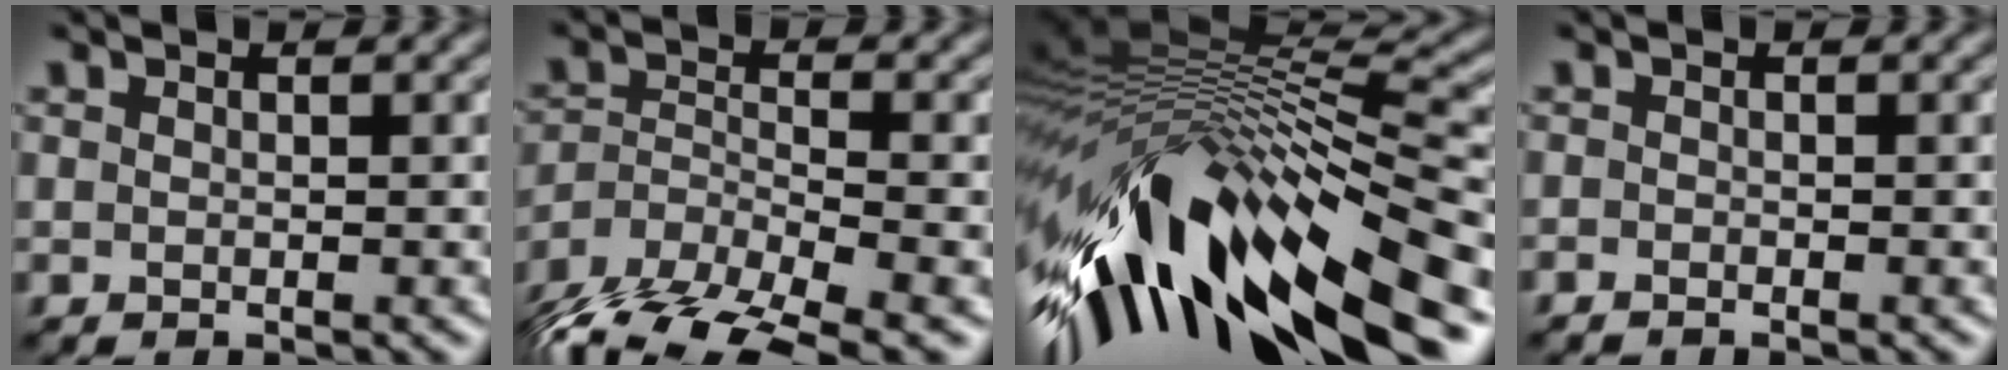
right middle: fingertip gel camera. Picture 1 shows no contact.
{"total": 10.1, "force": [-8.1, 3.2, 5.1], "torque": [-0.094, -0.020, -0.140]}
{"total": 15.3, "force": [-7.1, 5.8, 12.3], "torque": [-0.239, 0.014, -0.128]}
{"total": 0.7, "force": [-0.7, 0.1, 0.1], "torque": [0.000, -0.006, -0.014]}